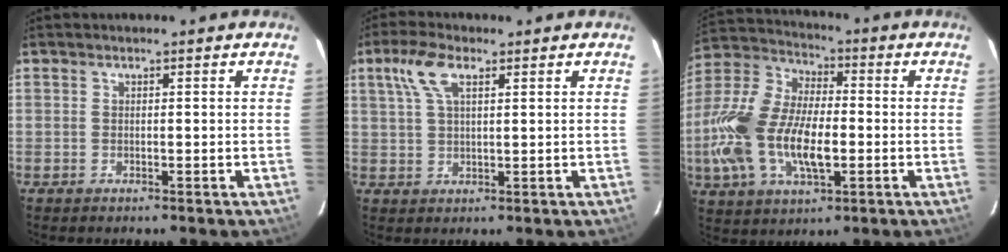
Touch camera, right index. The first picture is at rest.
{"total": 6.3, "force": [2.9, 2.5, 5.0], "torque": [-0.105, 0.016, 0.056]}
{"total": 20.5, "force": [-4.2, 10.2, 17.3], "torque": [-0.376, -0.005, -0.075]}